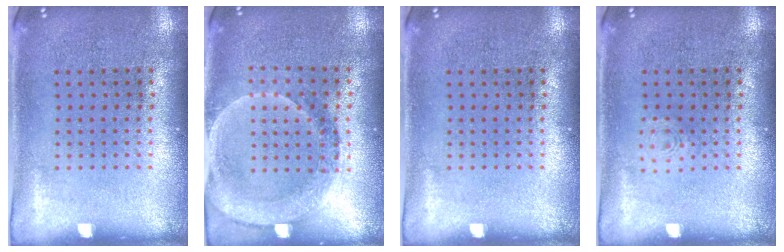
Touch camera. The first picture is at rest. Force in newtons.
{"total": 1.8, "press": 1.6, "slide": 0.8}
{"total": 0.0}
{"total": 0.8, "press": 0.8, "slide": 0.2}